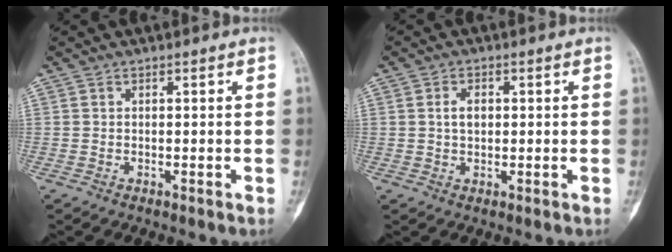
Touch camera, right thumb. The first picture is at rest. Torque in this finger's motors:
{"motor_torque": [0.26, 0.07, 0.14, -0.20, 0.09]}